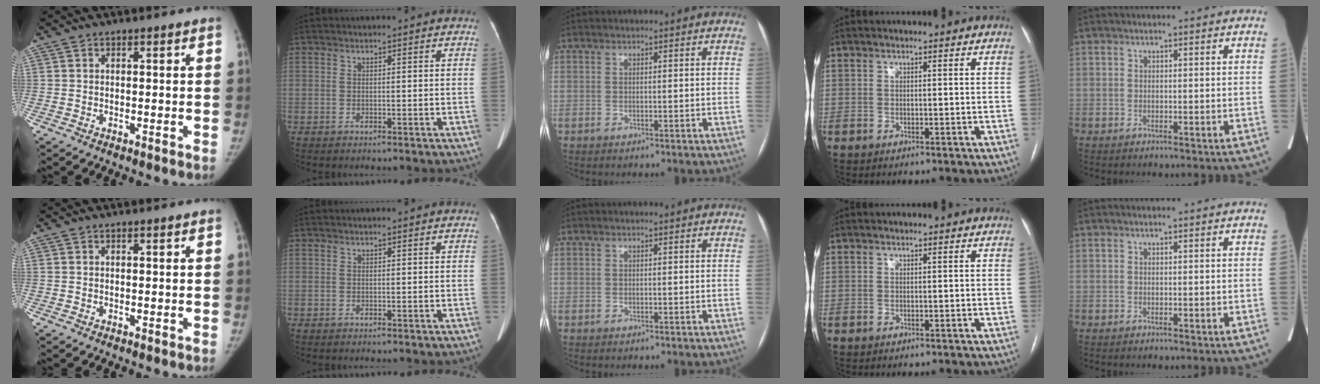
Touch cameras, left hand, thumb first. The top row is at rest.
{}